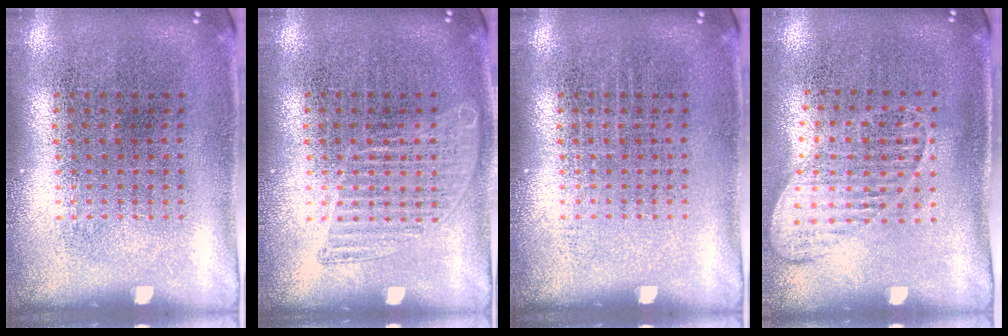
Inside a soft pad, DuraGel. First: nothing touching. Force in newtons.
{"total": 1.4, "press": 1.4, "slide": 0.1}
{"total": 0.0}
{"total": 1.4, "press": 1.2, "slide": 0.8}